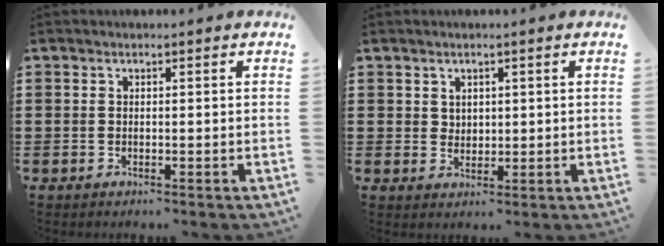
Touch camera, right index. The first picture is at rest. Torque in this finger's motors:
{"motor_torque": [-0.28, 0.44, -0.02, -0.01]}